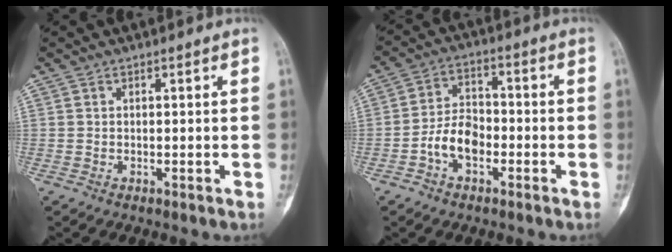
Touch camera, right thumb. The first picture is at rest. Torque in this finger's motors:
{"motor_torque": [0.21, -0.03, 0.89, -0.65, 0.04]}